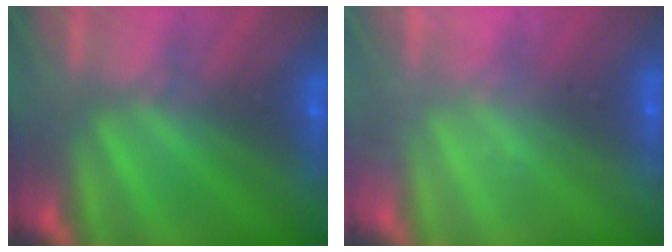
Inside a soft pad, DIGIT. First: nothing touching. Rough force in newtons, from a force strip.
{"total": 2.2}